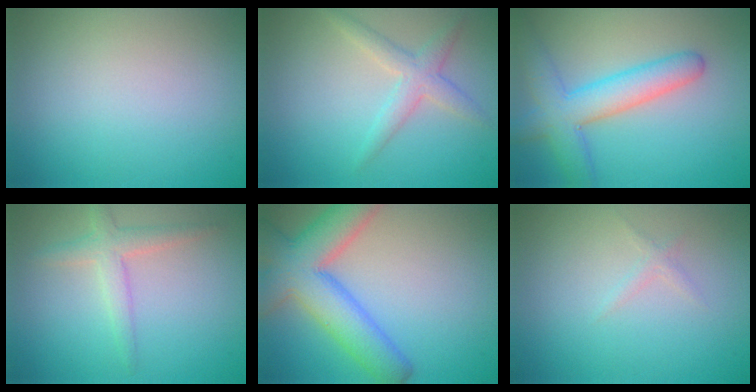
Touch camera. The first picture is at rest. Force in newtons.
{"total": 2.5, "press": 2.5, "slide": 0.1}
{"total": 5.3, "press": 5.3, "slide": 0.3}
{"total": 2.5, "press": 2.5, "slide": 0.2}
{"total": 8.1, "press": 8.1, "slide": 0.5}
{"total": 0.8, "press": 0.8, "slide": 0.1}